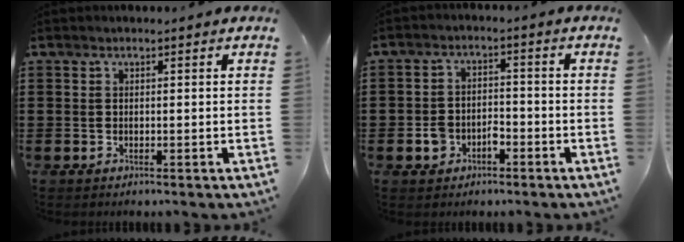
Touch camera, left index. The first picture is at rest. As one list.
[{"total": 3.4, "force": [-2.0, 2.3, 1.5], "torque": [-0.029, 0.005, -0.040]}]